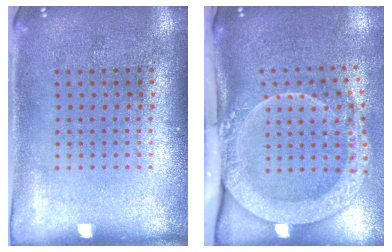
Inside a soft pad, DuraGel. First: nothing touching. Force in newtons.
{"total": 3.0, "press": 2.1, "slide": 2.1}